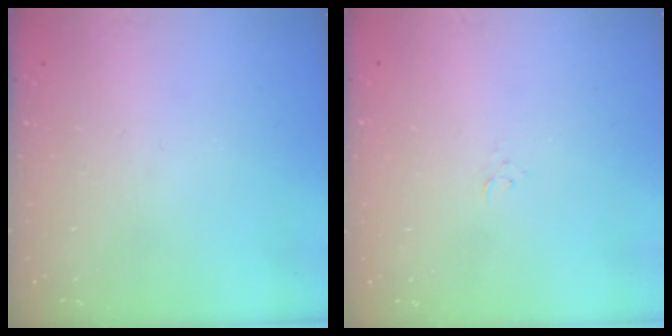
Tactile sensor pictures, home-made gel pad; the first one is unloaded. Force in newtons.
{"total": 1.5, "press": 1.5, "slide": 0.2}